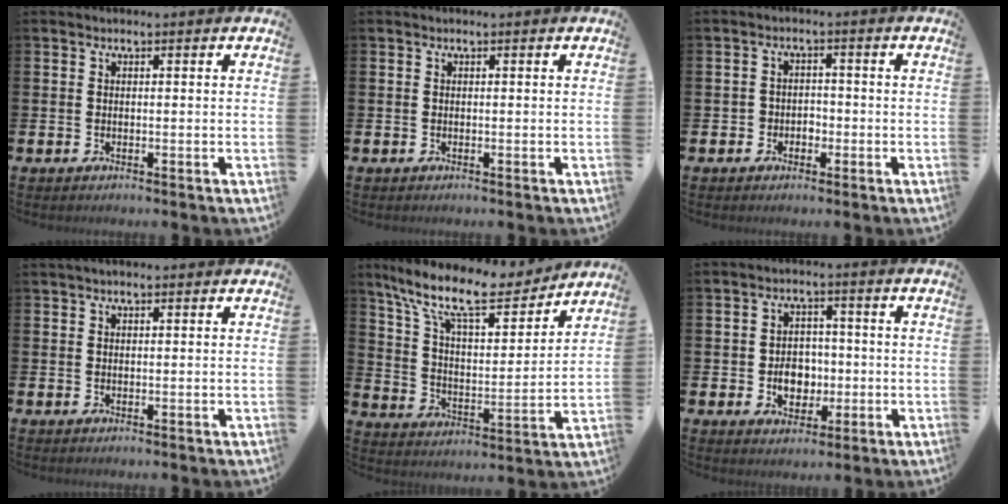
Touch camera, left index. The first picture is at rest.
{"total": 0.0}
{"total": 2.3, "force": [-1.3, 1.8, 0.1], "torque": [-0.009, 0.005, -0.032]}
{"total": 1.1, "force": [1.0, 0.2, 0.6], "torque": [0.002, -0.004, 0.014]}
{"total": 13.0, "force": [10.7, 3.8, 6.3], "torque": [-0.149, -0.062, 0.184]}
{"total": 4.6, "force": [-1.0, 3.8, 2.5], "torque": [-0.039, 0.003, -0.025]}